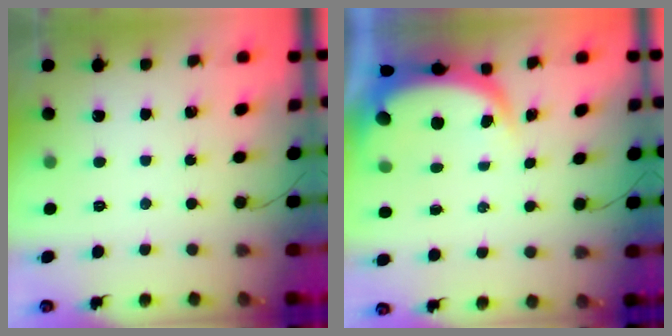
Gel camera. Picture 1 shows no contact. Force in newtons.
{"total": 5.2, "press": 5.1, "slide": 0.8}